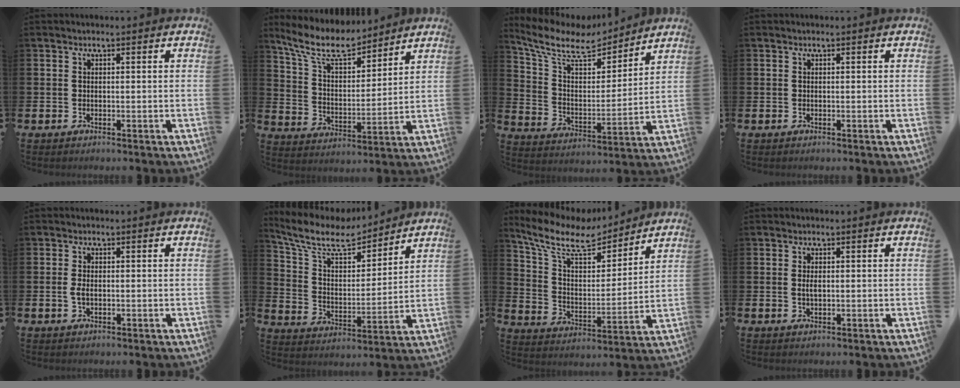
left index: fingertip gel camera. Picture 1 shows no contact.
{"total": 9.7, "force": [8.5, 2.8, 3.8], "torque": [-0.106, -0.047, 0.150]}
{"total": 9.8, "force": [8.4, 3.5, 3.6], "torque": [-0.117, -0.051, 0.147]}
{"total": 0.0}
{"total": 1.8, "force": [-0.2, 1.0, 1.5], "torque": [-0.036, 0.008, -0.003]}
{"total": 10.4, "force": [9.2, 3.1, 3.9], "torque": [-0.116, -0.058, 0.159]}
{"total": 10.5, "force": [9.0, 3.6, 4.1], "torque": [-0.122, -0.056, 0.156]}
{"total": 1.2, "force": [0.2, 0.6, 1.0], "torque": [-0.020, 0.004, 0.001]}